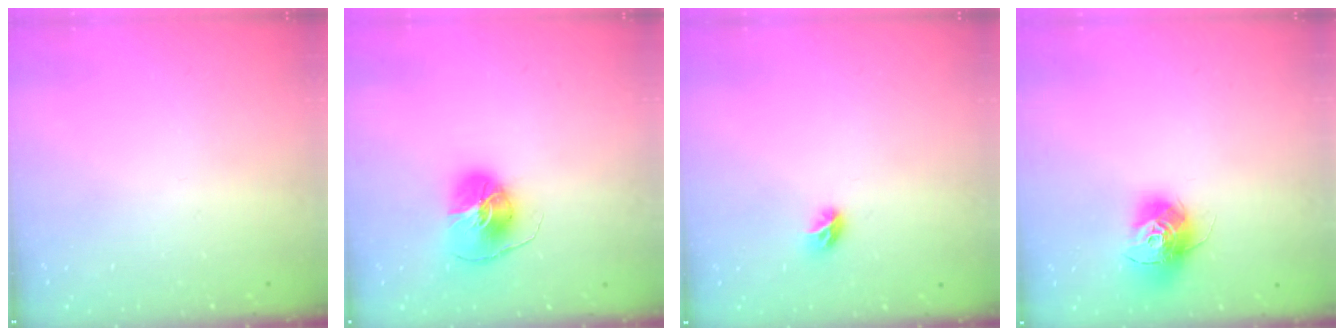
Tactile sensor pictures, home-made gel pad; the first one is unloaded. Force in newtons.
{"total": 8.5, "press": 8.5, "slide": 0.2}
{"total": 5.4, "press": 5.4, "slide": 0.5}
{"total": 13.0, "press": 13.0, "slide": 1.0}